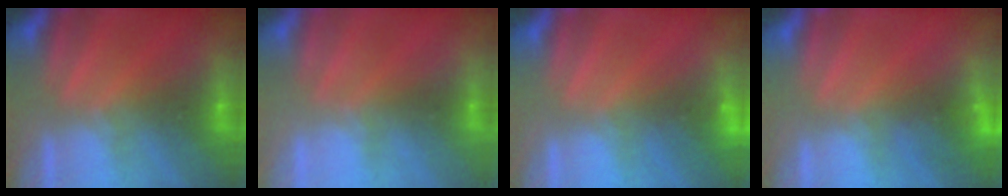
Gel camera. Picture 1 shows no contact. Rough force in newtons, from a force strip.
{"total": 1.9}
{"total": 2.4}
{"total": 2.5}